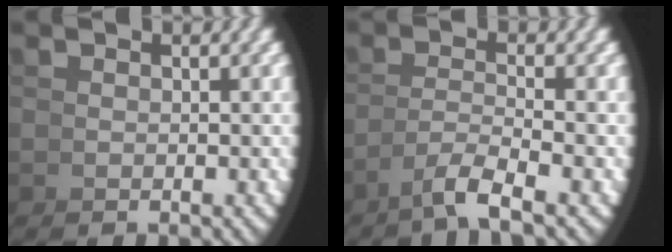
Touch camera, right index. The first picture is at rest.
{"total": 2.7, "force": [-1.6, -0.4, 2.1], "torque": [-0.036, -0.002, -0.025]}